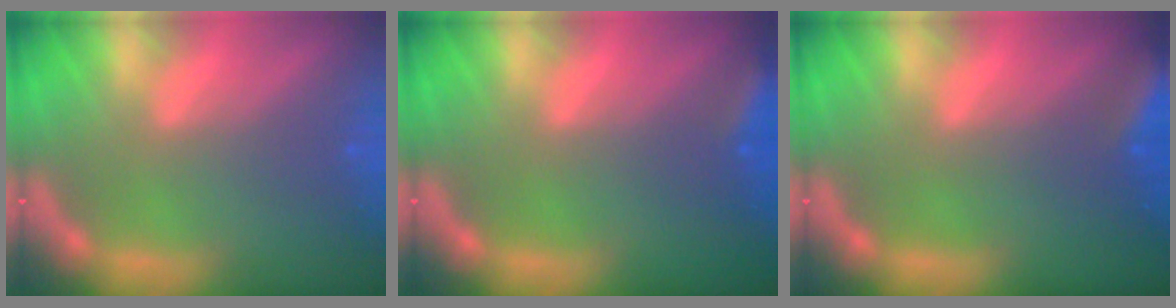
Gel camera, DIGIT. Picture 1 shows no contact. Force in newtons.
{"total": 2.9}
{"total": 4.4}